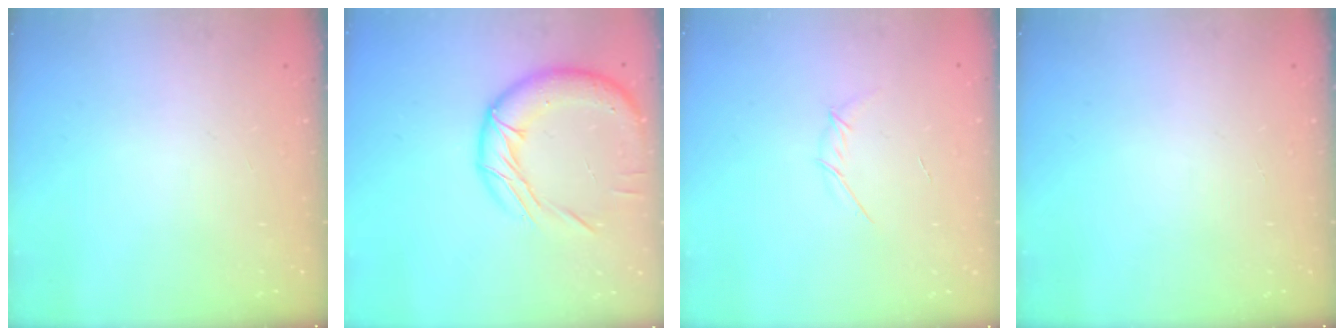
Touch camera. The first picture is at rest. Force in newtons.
{"total": 16.9, "press": 16.9, "slide": 1.5}
{"total": 3.9, "press": 3.8, "slide": 1.0}
{"total": 0.0}